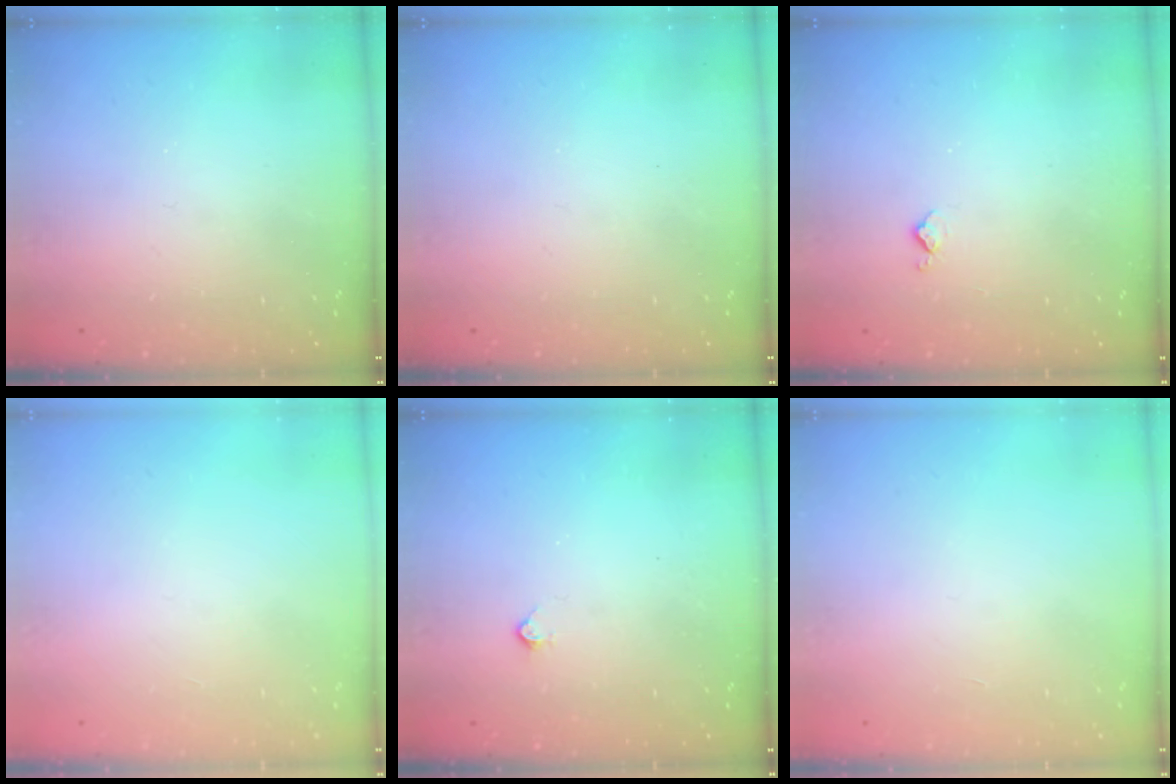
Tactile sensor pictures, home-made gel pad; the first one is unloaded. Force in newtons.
{"total": 0.0}
{"total": 4.2, "press": 4.2, "slide": 0.4}
{"total": 0.0}
{"total": 2.2, "press": 2.2, "slide": 0.4}
{"total": 0.0}